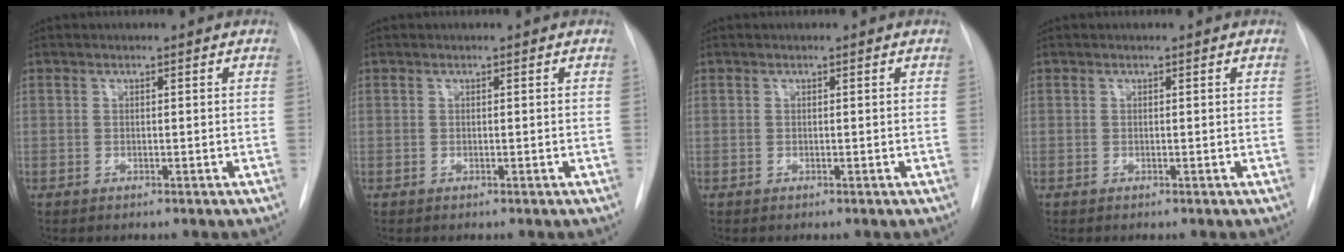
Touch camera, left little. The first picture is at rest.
{"total": 0.0}
{"total": 0.0}
{"total": 0.0}